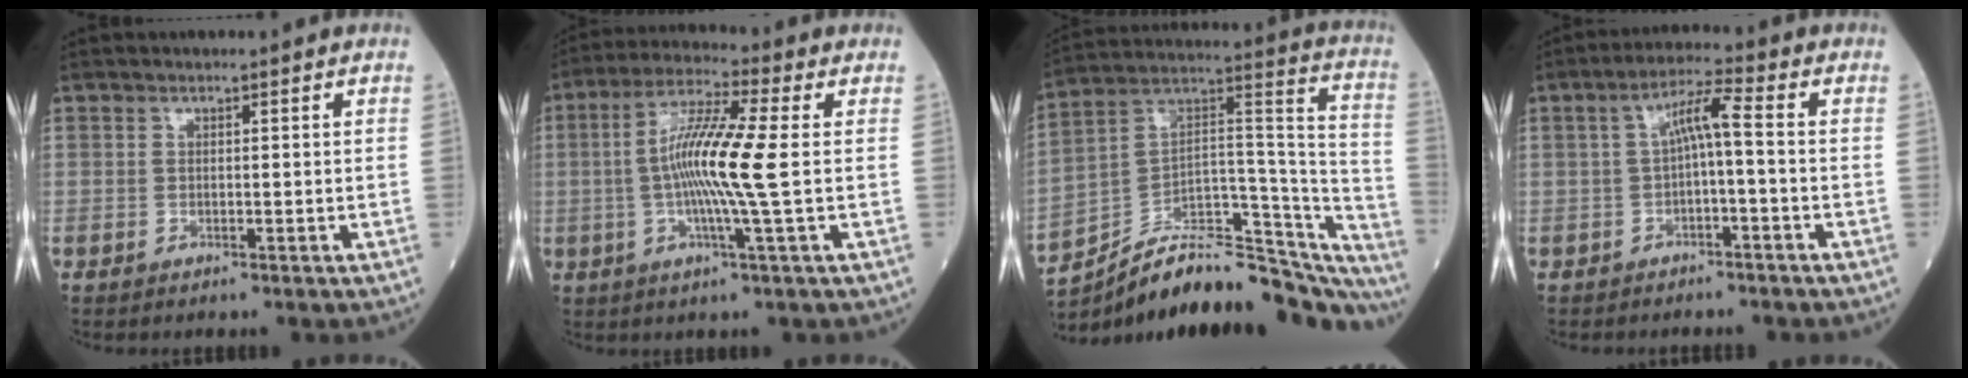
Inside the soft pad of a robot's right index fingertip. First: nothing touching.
{"total": 11.2, "force": [-0.2, -0.5, 11.2], "torque": [-0.213, 0.001, -0.014]}
{"total": 29.8, "force": [-25.7, 6.8, 13.4], "torque": [-0.150, 0.031, -0.371]}
{"total": 4.9, "force": [-0.4, 0.4, 4.9], "torque": [-0.085, 0.024, -0.006]}